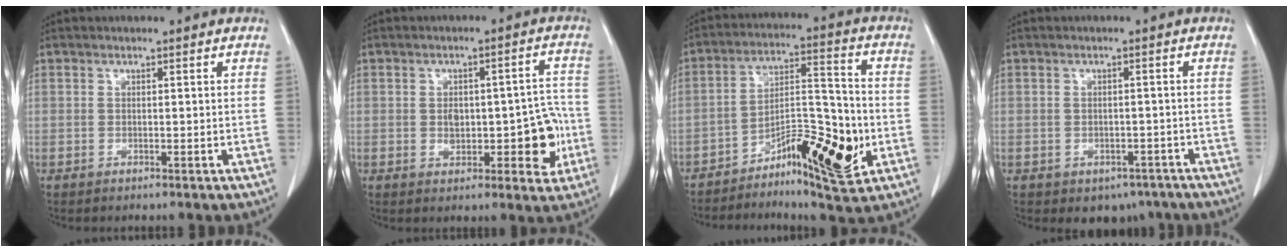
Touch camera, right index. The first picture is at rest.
{"total": 9.0, "force": [-1.4, 4.0, 7.9], "torque": [-0.092, 0.021, -0.007]}
{"total": 13.5, "force": [-5.4, 3.5, 11.8], "torque": [-0.188, 0.015, -0.084]}
{"total": 4.5, "force": [-3.0, 3.1, 1.3], "torque": [-0.002, 0.008, -0.033]}